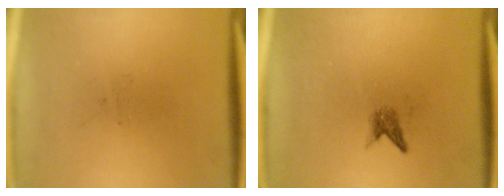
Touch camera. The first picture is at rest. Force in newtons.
{"total": 1.3}